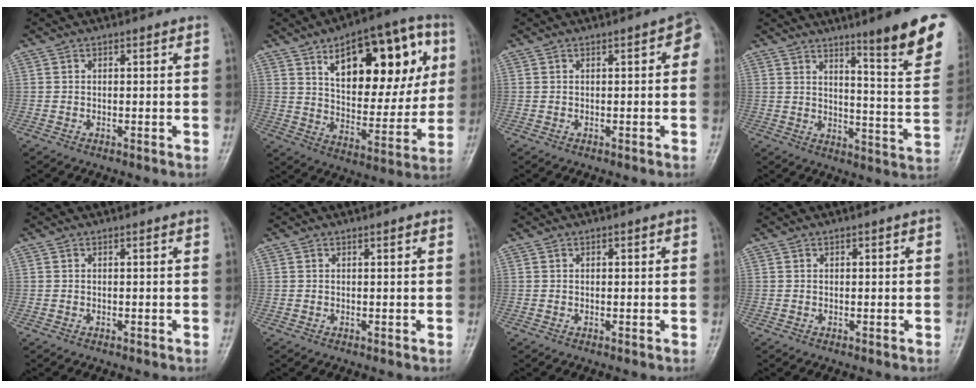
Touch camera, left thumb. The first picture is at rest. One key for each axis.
{"total": 24.8, "fx": 9.1, "fy": 11.9, "fz": 19.8, "tx": -0.229, "ty": -0.013, "tz": 0.138}
{"total": 3.6, "fx": 0.3, "fy": 1.7, "fz": 3.2, "tx": -0.022, "ty": 0.013, "tz": -0.006}
{"total": 16.7, "fx": 10.7, "fy": 1.8, "fz": 12.6, "tx": -0.135, "ty": -0.072, "tz": 0.144}
{"total": 0.0}
{"total": 0.7, "fx": 0.4, "fy": 0.2, "fz": 0.5, "tx": -0.008, "ty": 0.000, "tz": 0.004}
{"total": 1.1, "fx": 0.3, "fy": 0.6, "fz": 0.9, "tx": -0.008, "ty": 0.001, "tz": 0.004}
{"total": 1.4, "fx": 0.3, "fy": 0.7, "fz": 1.2, "tx": -0.012, "ty": 0.003, "tz": 0.003}